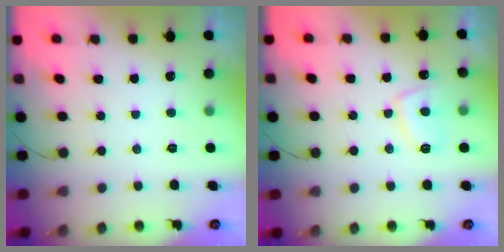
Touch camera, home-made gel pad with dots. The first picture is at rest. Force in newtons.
{"total": 6.7, "press": 6.6, "slide": 1.1}